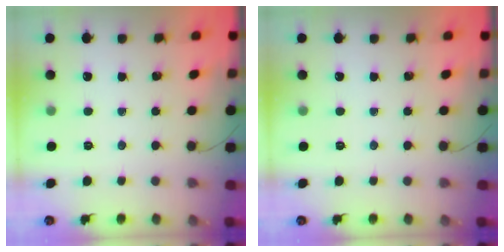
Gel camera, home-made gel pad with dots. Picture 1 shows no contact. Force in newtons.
{"total": 0.0}